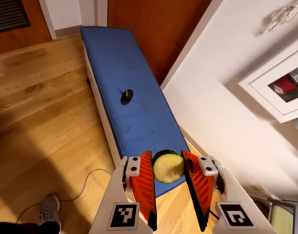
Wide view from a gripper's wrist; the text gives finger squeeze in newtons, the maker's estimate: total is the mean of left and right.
{"total": 8.2, "left": 8.2, "right": 8.2}